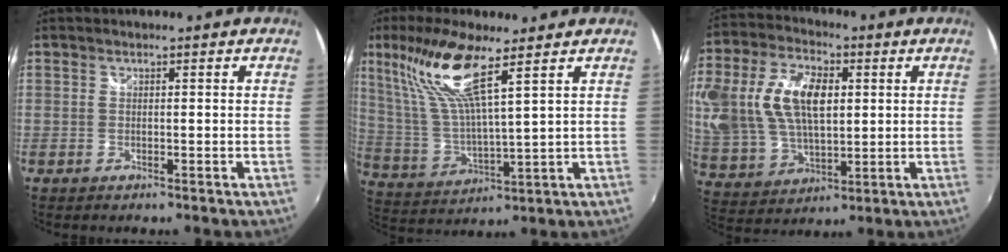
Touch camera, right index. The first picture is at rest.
{"total": 14.0, "force": [8.5, 1.8, 10.9], "torque": [-0.212, 0.014, 0.179]}
{"total": 20.8, "force": [4.2, 12.3, 16.2], "torque": [-0.350, 0.022, 0.088]}